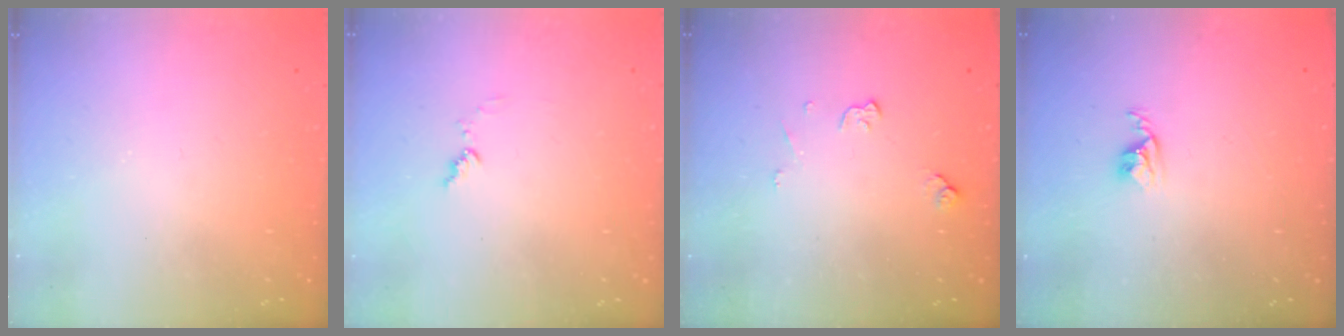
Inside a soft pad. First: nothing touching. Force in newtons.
{"total": 4.9, "press": 4.9, "slide": 0.3}
{"total": 4.8, "press": 4.7, "slide": 0.7}
{"total": 2.9, "press": 2.9, "slide": 0.4}